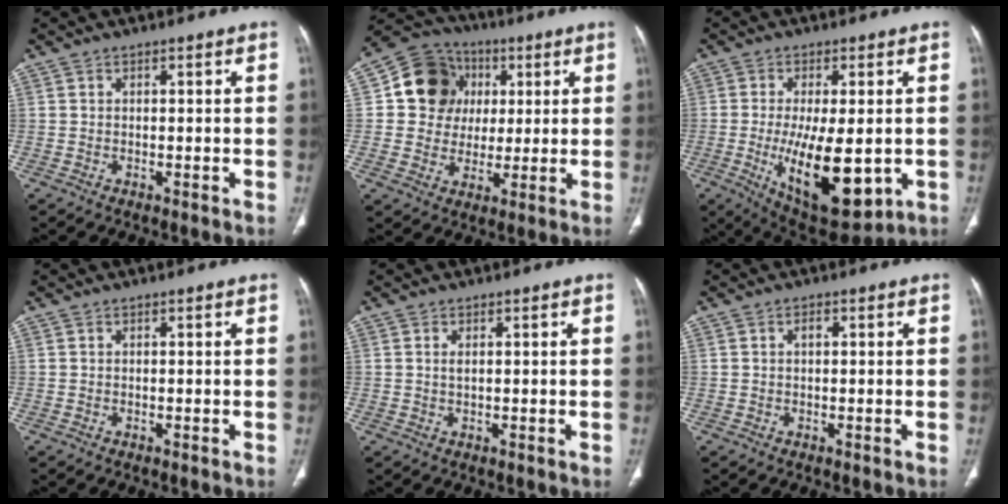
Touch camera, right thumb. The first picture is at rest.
{"total": 13.6, "force": [3.1, 12.1, 5.2], "torque": [-0.052, 0.007, 0.049]}
{"total": 16.7, "force": [-3.1, 6.8, 14.9], "torque": [-0.237, -0.024, -0.027]}
{"total": 0.0}
{"total": 1.0, "force": [0.3, 0.3, 0.9], "torque": [-0.021, 0.001, 0.005]}
{"total": 1.0, "force": [0.2, 0.6, 0.8], "torque": [-0.012, 0.003, 0.002]}